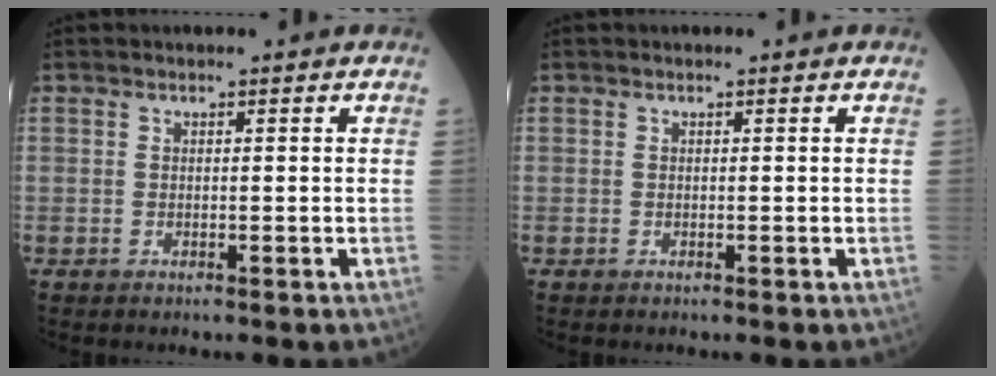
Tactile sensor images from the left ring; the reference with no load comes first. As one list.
[{"total": 0.0}]